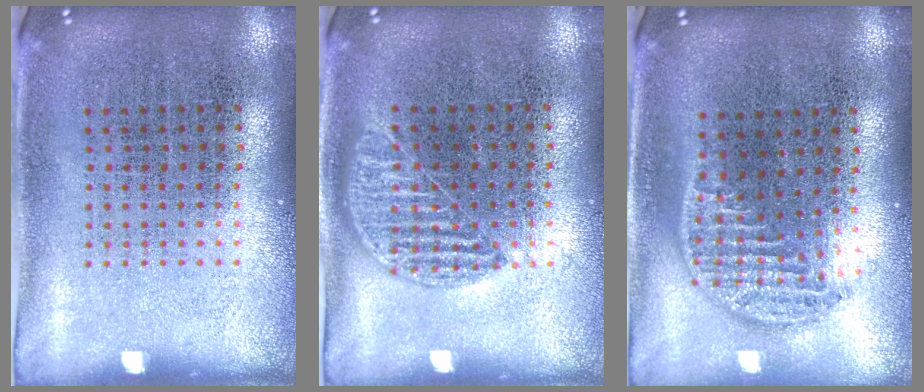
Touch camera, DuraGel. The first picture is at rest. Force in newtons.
{"total": 1.0, "press": 0.8, "slide": 0.4}
{"total": 1.3, "press": 1.1, "slide": 0.7}